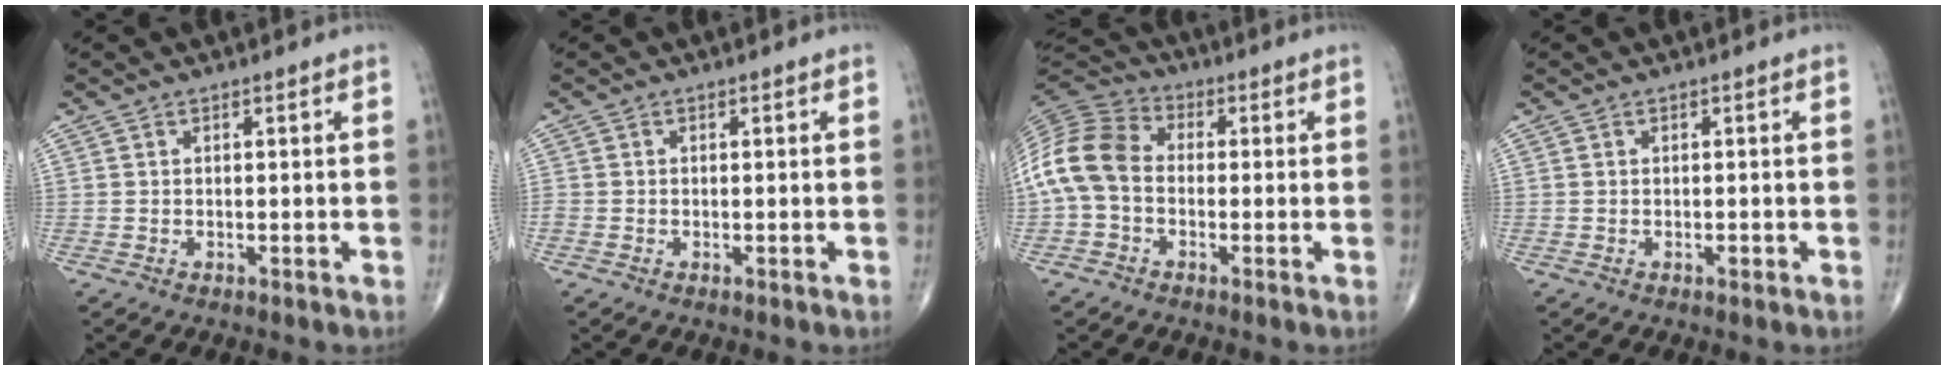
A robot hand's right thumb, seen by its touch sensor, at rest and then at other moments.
{"total": 0.7, "force": [-0.3, 0.6, 0.3], "torque": [-0.006, 0.001, -0.008]}
{"total": 11.8, "force": [-1.3, 8.6, 8.0], "torque": [-0.162, 0.031, -0.040]}
{"total": 0.7, "force": [-0.2, 0.4, 0.4], "torque": [-0.006, 0.000, -0.005]}